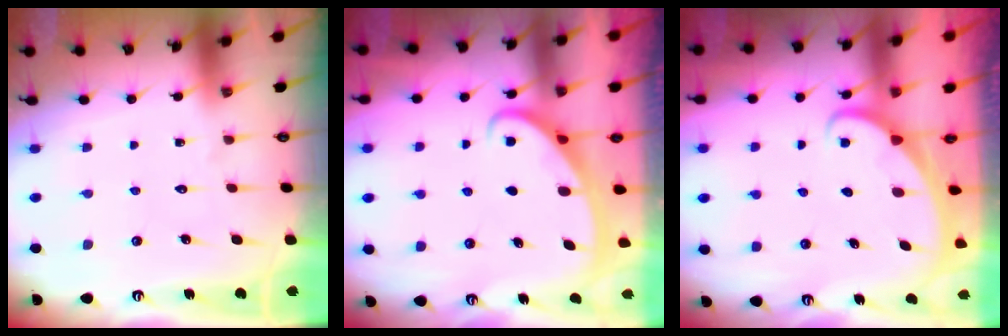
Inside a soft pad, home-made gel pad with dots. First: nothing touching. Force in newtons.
{"total": 2.7, "press": 2.7, "slide": 0.4}
{"total": 1.7, "press": 1.7, "slide": 0.1}